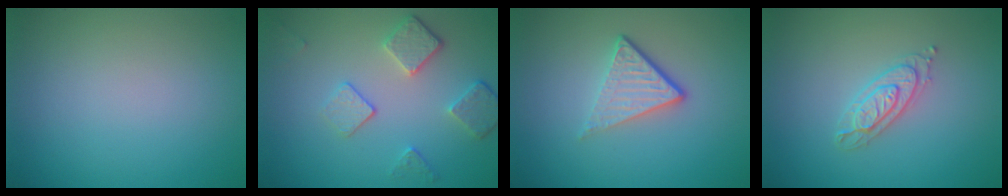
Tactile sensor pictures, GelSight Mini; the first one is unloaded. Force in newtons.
{"total": 3.7, "press": 2.9, "slide": 2.3}
{"total": 4.0, "press": 2.5, "slide": 3.0}
{"total": 2.3, "press": 2.3, "slide": 0.4}